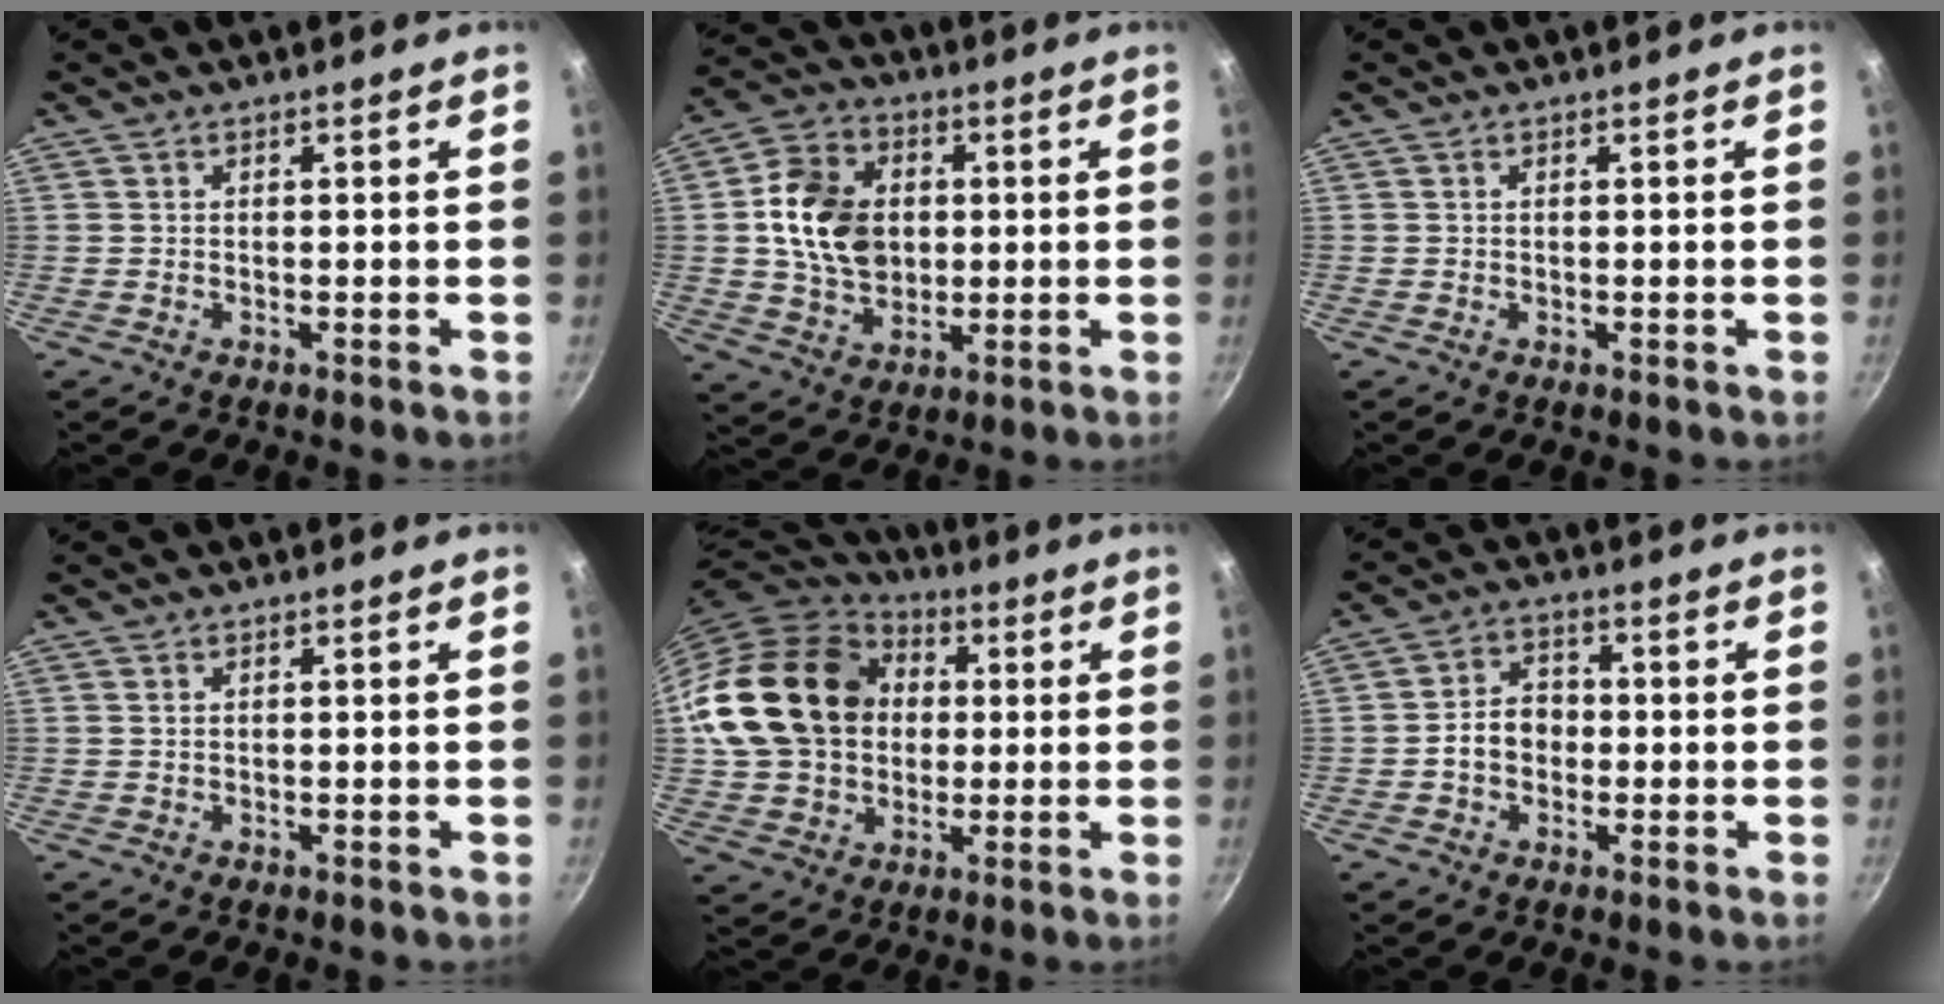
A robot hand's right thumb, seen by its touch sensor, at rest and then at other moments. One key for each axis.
{"total": 14.4, "fx": 1.5, "fy": 11.1, "fz": 9.1, "tx": -0.137, "ty": 0.008, "tz": 0.024}
{"total": 0.0}
{"total": 0.6, "fx": 0.2, "fy": 0.4, "fz": 0.4, "tx": -0.007, "ty": 0.001, "tz": 0.005}
{"total": 21.2, "fx": 3.0, "fy": 17.1, "fz": 12.2, "tx": -0.199, "ty": 0.027, "tz": 0.057}
{"total": 6.6, "fx": -1.0, "fy": 5.2, "fz": 3.9, "tx": -0.038, "ty": 0.021, "tz": -0.024}